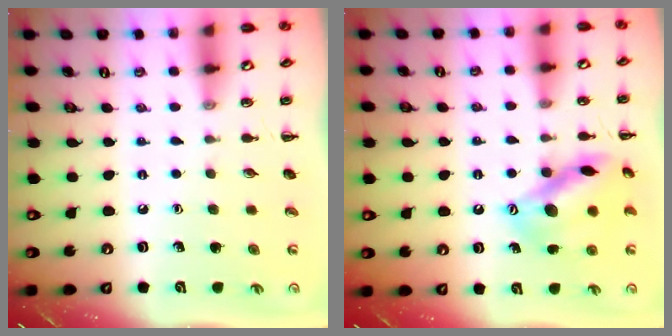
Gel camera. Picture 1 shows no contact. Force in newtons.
{"total": 14.8, "press": 14.7, "slide": 0.8}